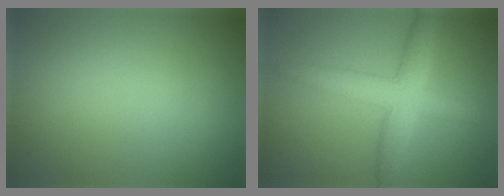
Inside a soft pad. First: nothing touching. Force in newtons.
{"total": 5.1, "press": 5.1, "slide": 0.2}